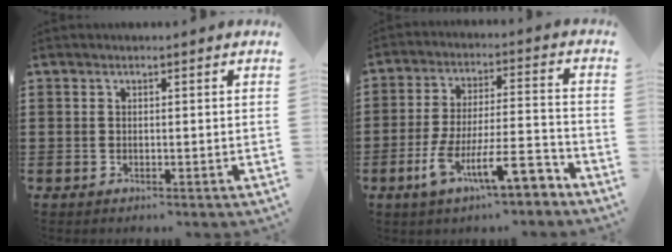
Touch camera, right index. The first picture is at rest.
{"total": 13.4, "force": [-7.6, 3.3, 10.6], "torque": [-0.202, 0.007, -0.139]}